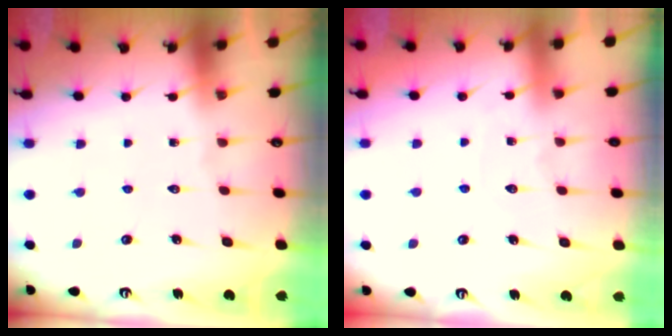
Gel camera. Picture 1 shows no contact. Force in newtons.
{"total": 4.5, "press": 4.5, "slide": 0.5}